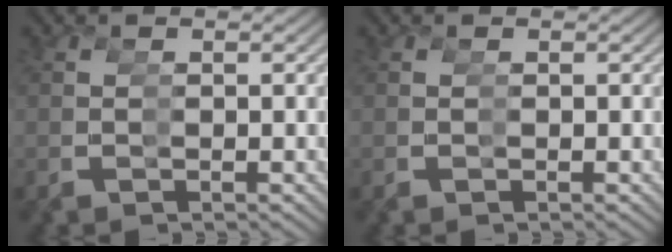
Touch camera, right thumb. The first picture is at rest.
{"total": 0.0}